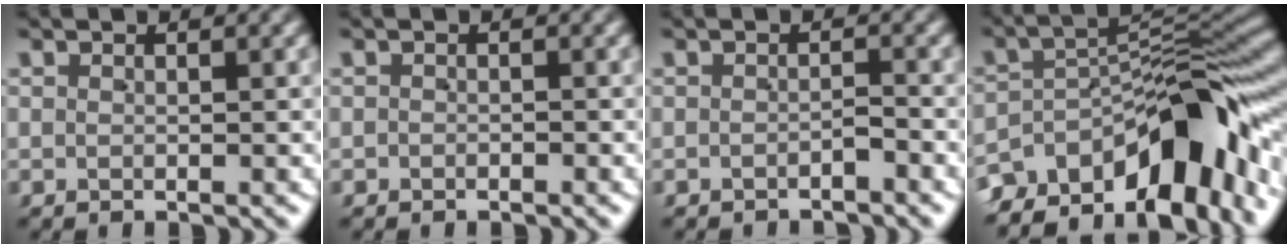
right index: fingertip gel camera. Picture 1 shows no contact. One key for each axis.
{"total": 0.7, "fx": -0.6, "fy": 0.0, "fz": -0.3, "tx": 0.010, "ty": -0.005, "tz": -0.008}
{"total": 1.4, "fx": -1.4, "fy": 0.2, "fz": 0.0, "tx": 0.005, "ty": -0.003, "tz": -0.022}
{"total": 12.5, "fx": -6.2, "fy": 5.9, "fz": 9.1, "tx": -0.132, "ty": -0.018, "tz": -0.088}